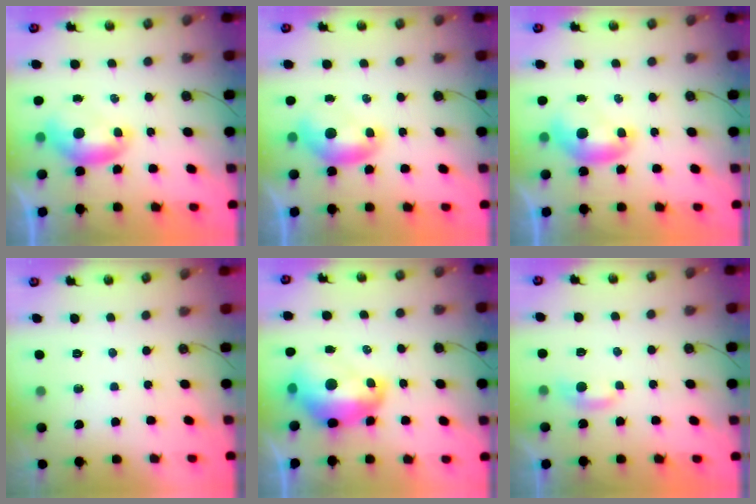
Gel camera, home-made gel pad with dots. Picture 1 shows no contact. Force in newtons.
{"total": 0.0}
{"total": 0.0}
{"total": 0.0}
{"total": 6.0, "press": 5.9, "slide": 1.1}
{"total": 3.5, "press": 3.4, "slide": 0.3}